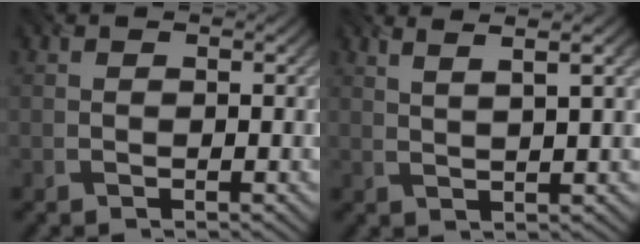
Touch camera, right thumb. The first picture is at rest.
{"total": 5.1, "force": [2.9, 0.8, 4.1], "torque": [-0.062, 0.018, 0.041]}